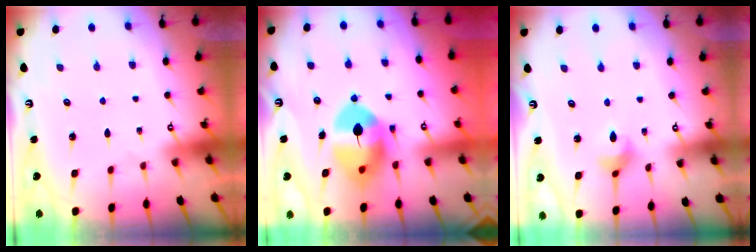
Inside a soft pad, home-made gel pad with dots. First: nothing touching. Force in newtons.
{"total": 11.4, "press": 11.2, "slide": 1.8}
{"total": 2.7, "press": 2.7, "slide": 0.4}